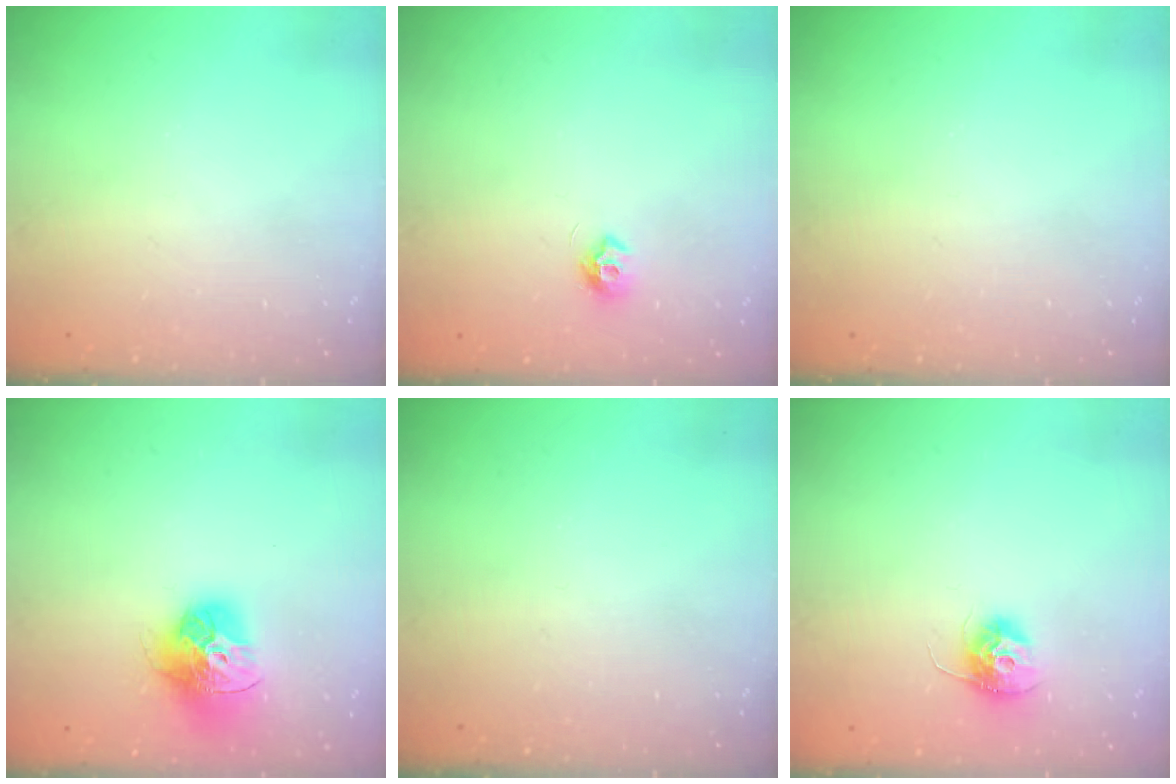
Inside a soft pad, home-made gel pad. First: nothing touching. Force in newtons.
{"total": 7.2, "press": 7.2, "slide": 0.4}
{"total": 0.0}
{"total": 16.0, "press": 15.9, "slide": 1.7}
{"total": 0.0}
{"total": 10.8, "press": 10.7, "slide": 0.6}